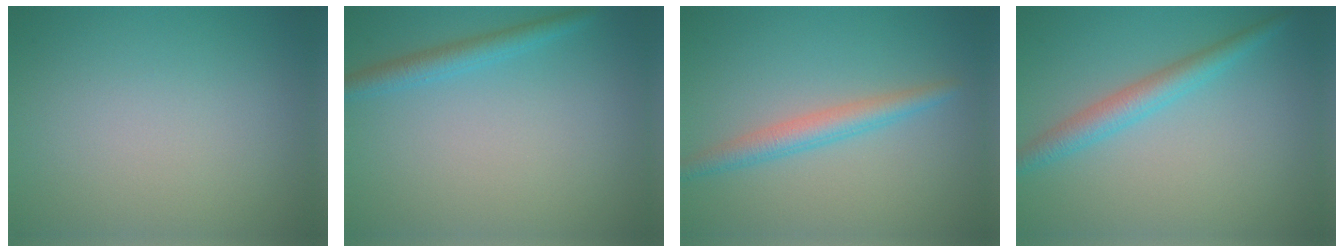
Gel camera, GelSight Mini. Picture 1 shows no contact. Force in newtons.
{"total": 2.2, "press": 2.2, "slide": 0.1}
{"total": 2.7, "press": 2.7, "slide": 0.1}
{"total": 3.0, "press": 3.0, "slide": 0.2}